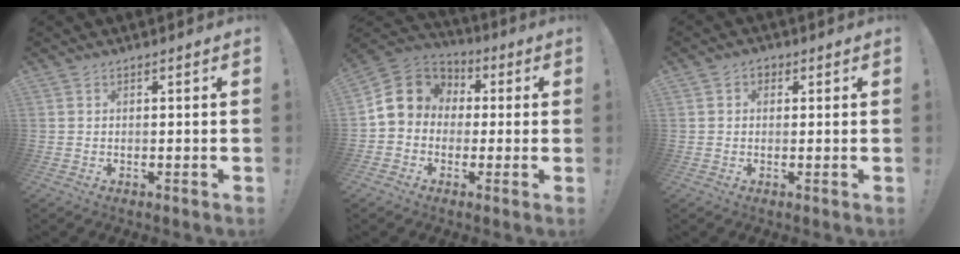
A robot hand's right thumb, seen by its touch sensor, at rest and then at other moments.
{"total": 12.0, "force": [1.6, 10.5, 5.7], "torque": [-0.087, 0.012, 0.038]}
{"total": 2.4, "force": [0.3, 2.0, 1.2], "torque": [-0.022, 0.007, 0.007]}